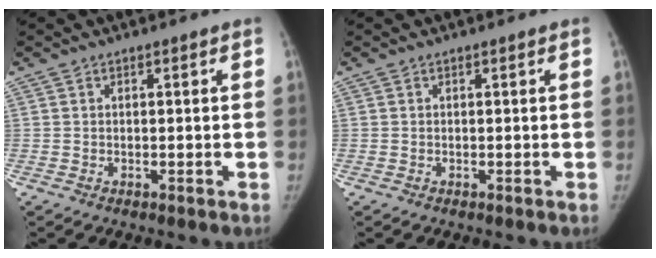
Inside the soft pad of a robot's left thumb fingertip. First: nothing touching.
{"total": 0.0}